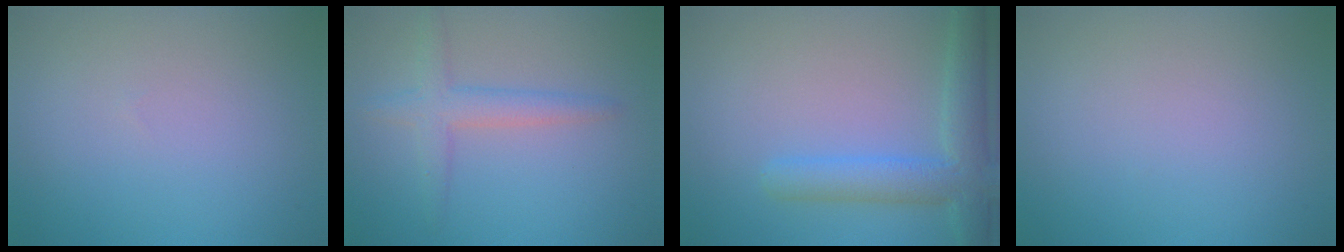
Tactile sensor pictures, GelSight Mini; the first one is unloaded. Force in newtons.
{"total": 2.9, "press": 2.9, "slide": 0.2}
{"total": 4.9, "press": 4.9, "slide": 0.3}
{"total": 0.0}